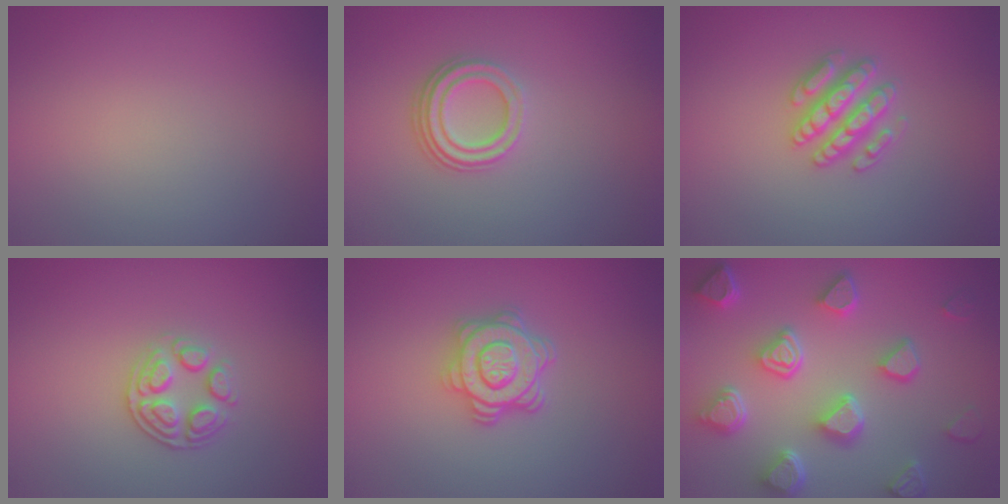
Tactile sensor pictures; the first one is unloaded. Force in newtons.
{"total": 3.3, "press": 2.4, "slide": 2.3}
{"total": 3.2, "press": 3.1, "slide": 0.6}
{"total": 2.7, "press": 2.4, "slide": 1.2}
{"total": 4.3, "press": 3.6, "slide": 2.3}
{"total": 7.2, "press": 5.8, "slide": 4.3}